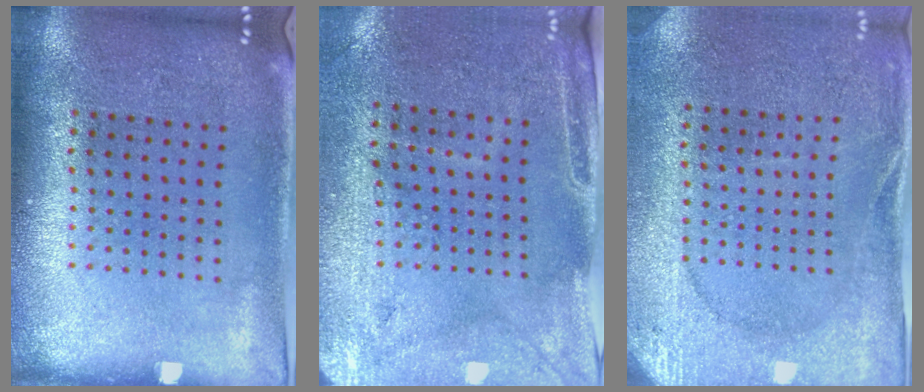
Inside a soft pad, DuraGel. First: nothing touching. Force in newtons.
{"total": 3.0, "press": 2.6, "slide": 1.5}
{"total": 2.6, "press": 2.5, "slide": 0.5}